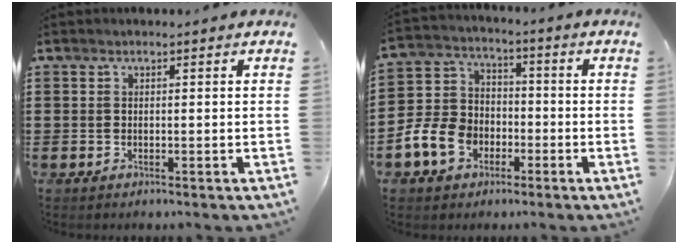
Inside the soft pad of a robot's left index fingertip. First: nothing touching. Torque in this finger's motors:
{"motor_torque": [0.51, 0.32, 0.45, 0.08]}